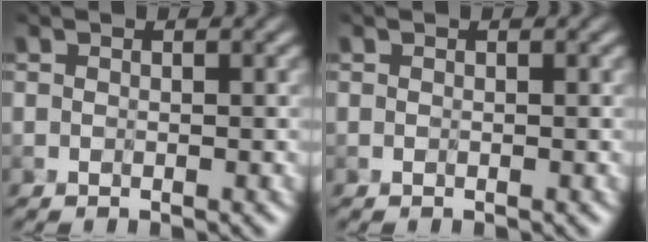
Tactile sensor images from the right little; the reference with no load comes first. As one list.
[{"total": 0.0}]